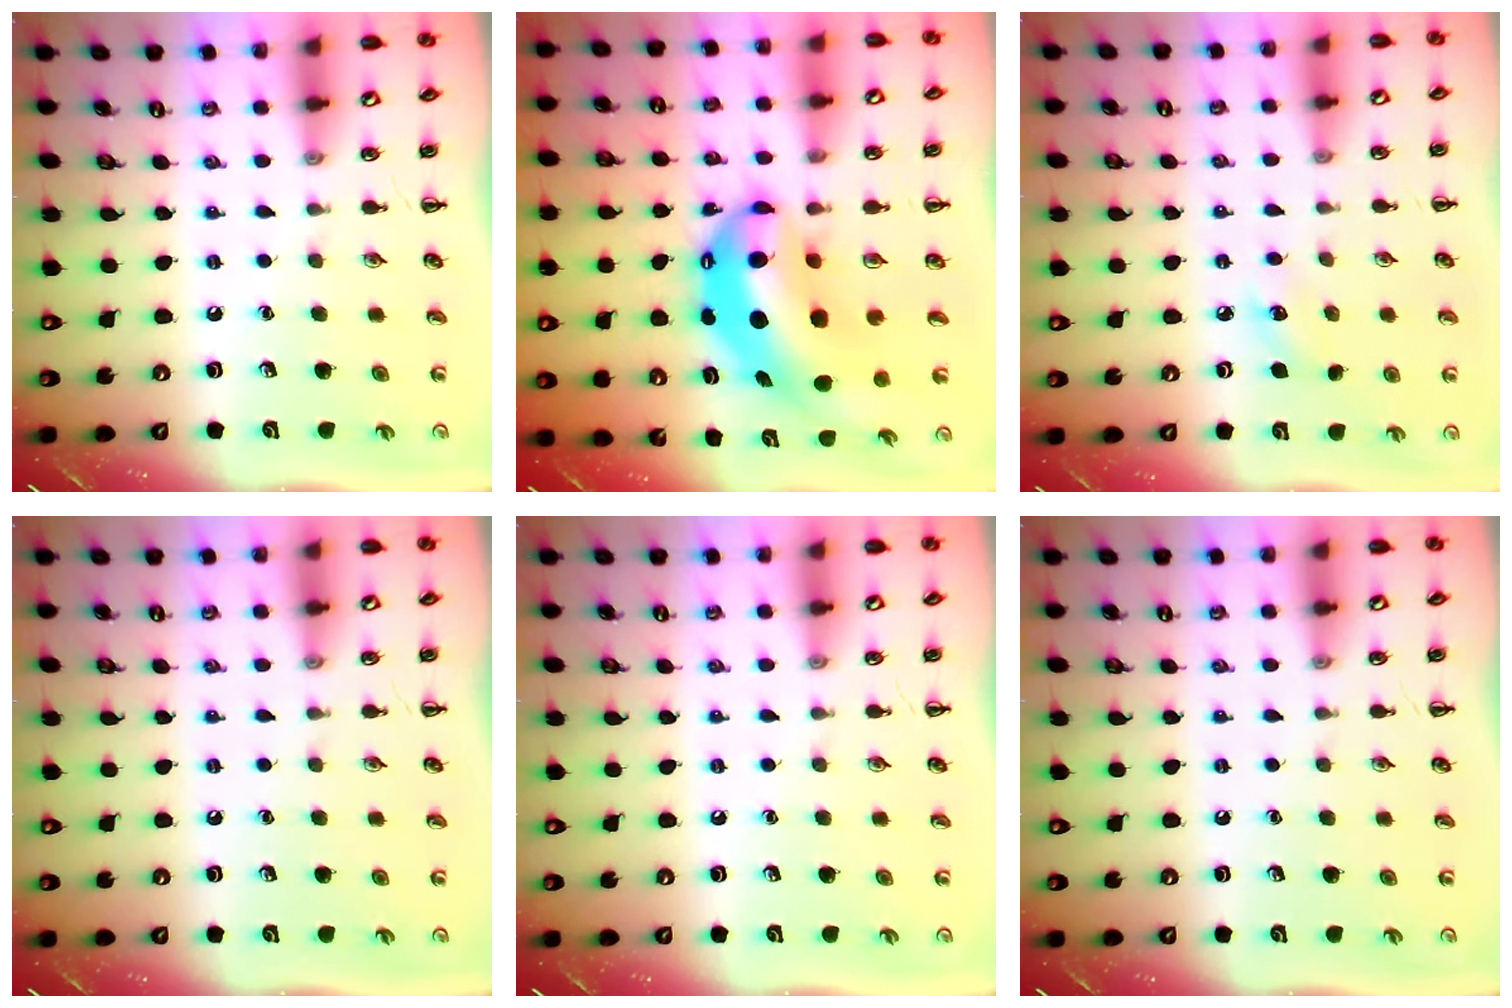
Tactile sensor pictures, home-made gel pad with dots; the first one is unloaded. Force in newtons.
{"total": 12.1, "press": 11.6, "slide": 3.2}
{"total": 5.3, "press": 5.1, "slide": 1.5}
{"total": 0.0}
{"total": 0.0}
{"total": 0.0}